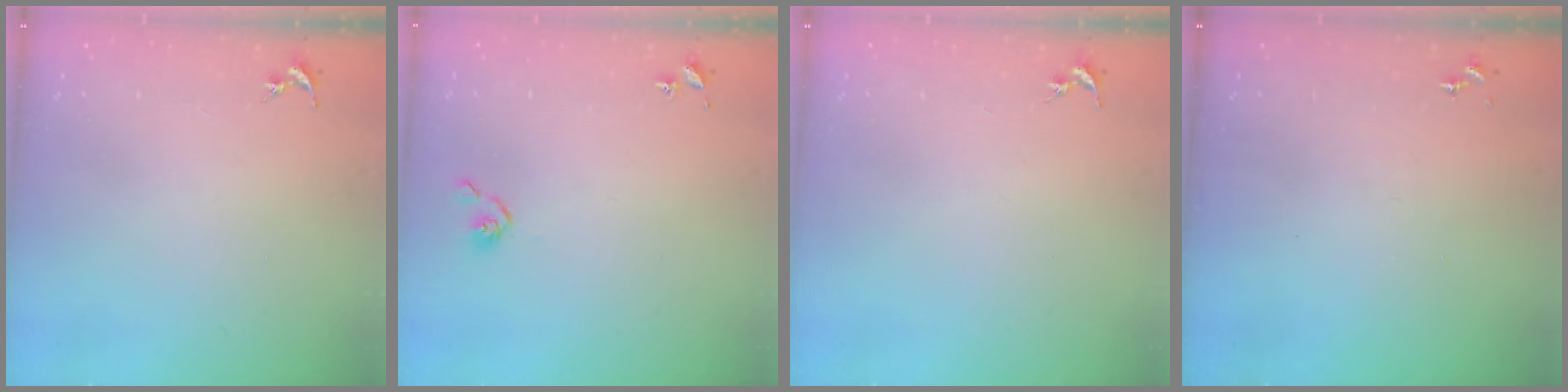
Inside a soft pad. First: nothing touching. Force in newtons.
{"total": 4.9, "press": 4.8, "slide": 0.7}
{"total": 0.0}
{"total": 0.0}